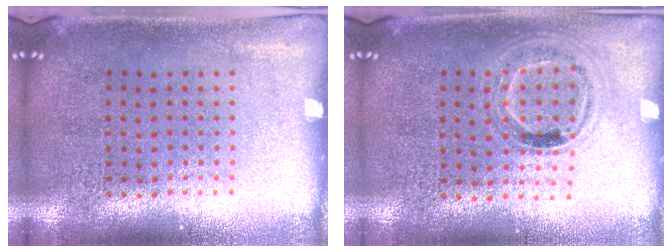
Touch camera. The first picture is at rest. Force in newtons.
{"total": 1.0, "press": 0.9, "slide": 0.5}